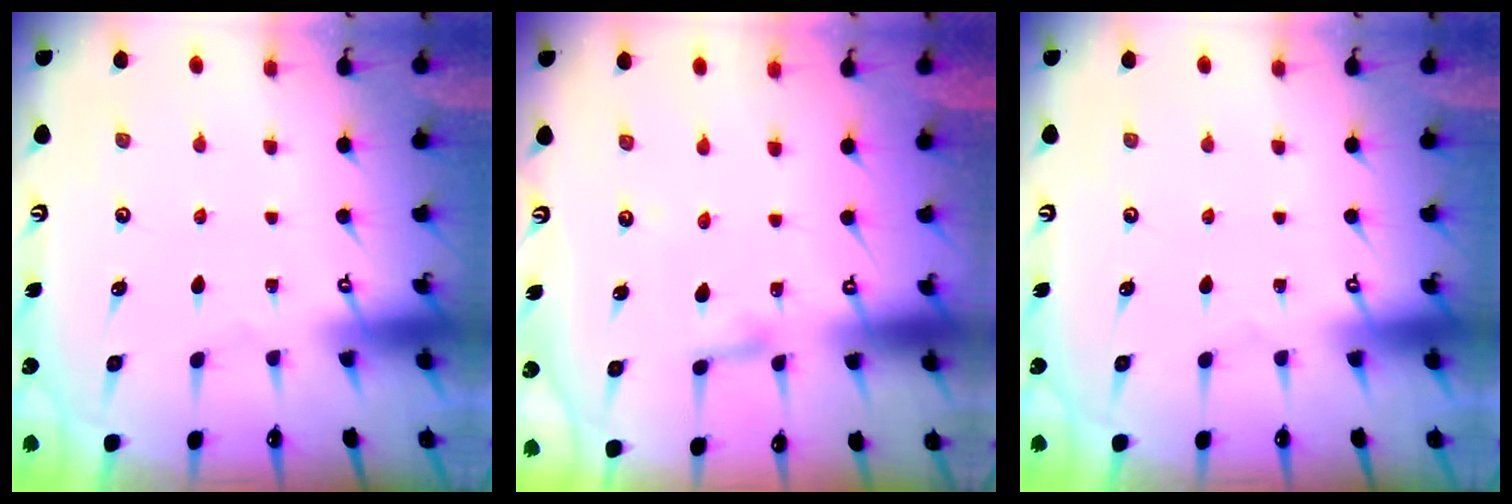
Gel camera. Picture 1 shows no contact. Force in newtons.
{"total": 2.1, "press": 2.1, "slide": 0.1}
{"total": 0.0}